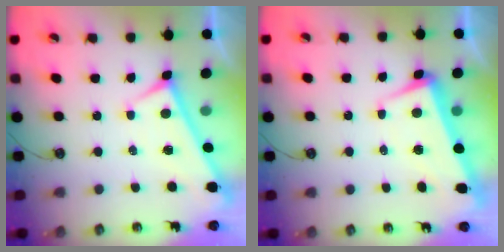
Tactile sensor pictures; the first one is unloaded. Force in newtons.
{"total": 2.1, "press": 0.6, "slide": 2.0}